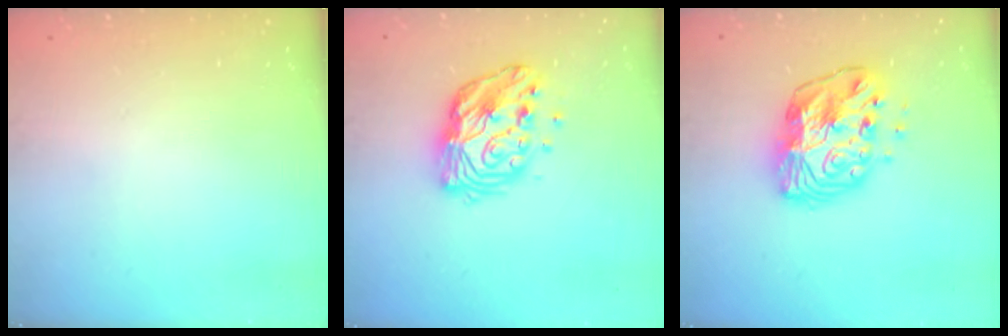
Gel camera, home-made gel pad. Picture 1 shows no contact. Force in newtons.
{"total": 13.0, "press": 13.0, "slide": 0.9}
{"total": 14.1, "press": 14.1, "slide": 1.2}